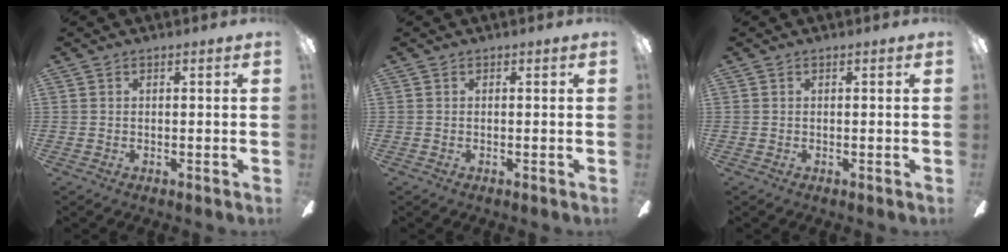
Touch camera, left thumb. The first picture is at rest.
{"total": 0.0}
{"total": 0.0}